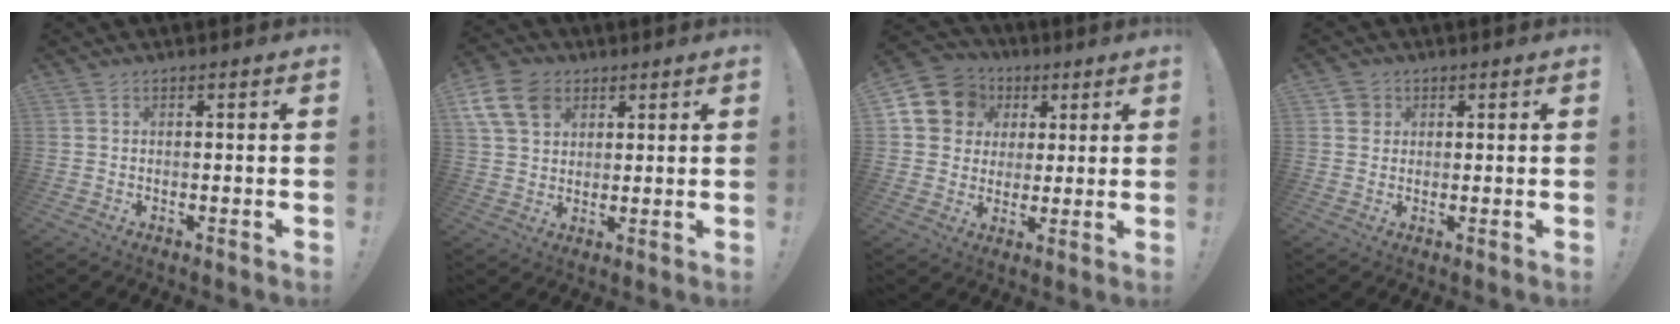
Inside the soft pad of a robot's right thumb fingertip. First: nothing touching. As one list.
[{"total": 11.8, "force": [5.4, 8.7, 5.8], "torque": [-0.111, -0.024, 0.107]}, {"total": 12.2, "force": [4.0, 10.8, 4.0], "torque": [-0.054, -0.010, 0.085]}, {"total": 3.2, "force": [1.1, 3.0, 0.6], "torque": [-0.004, 0.003, 0.021]}]